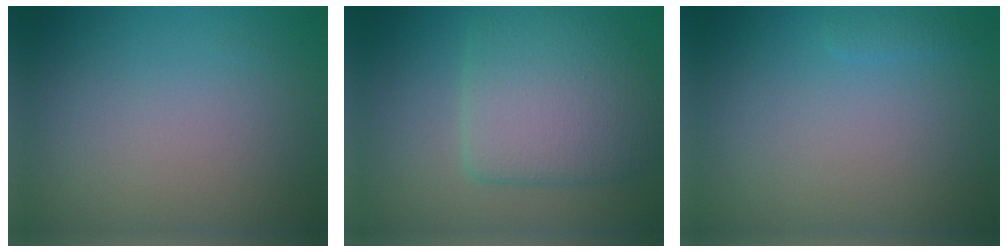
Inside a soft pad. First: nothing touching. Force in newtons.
{"total": 6.6, "press": 6.6, "slide": 0.3}
{"total": 0.7, "press": 0.7, "slide": 0.1}